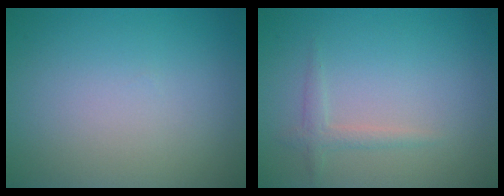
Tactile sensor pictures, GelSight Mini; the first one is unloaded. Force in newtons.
{"total": 1.3, "press": 1.3, "slide": 0.1}